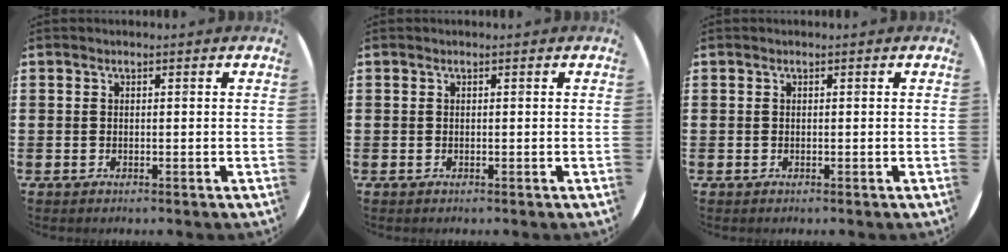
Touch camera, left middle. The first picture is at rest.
{"total": 0.0}
{"total": 0.0}